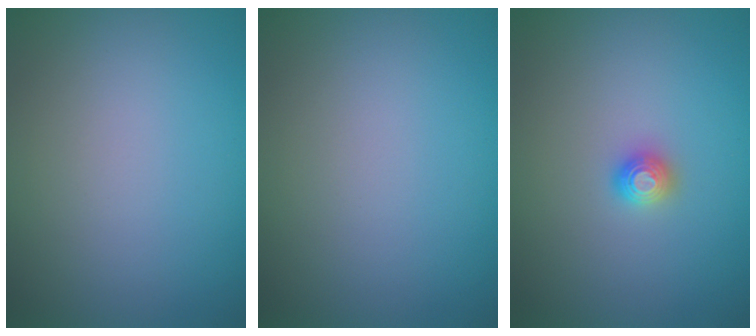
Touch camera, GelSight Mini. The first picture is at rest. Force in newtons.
{"total": 0.0}
{"total": 1.2, "press": 1.2, "slide": 0.1}